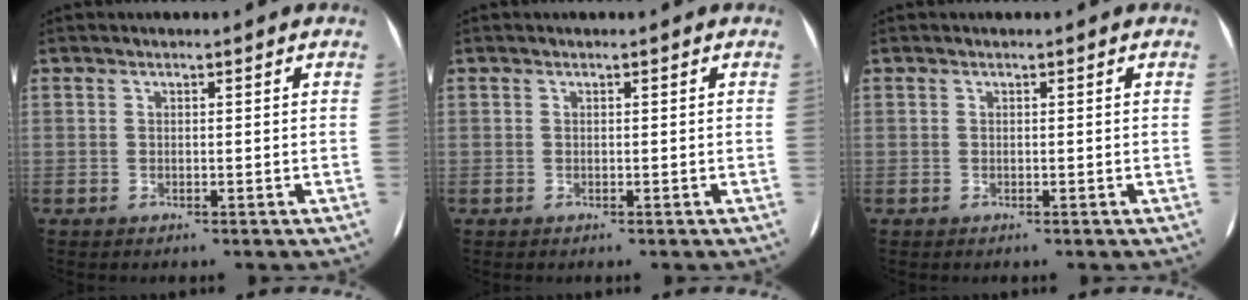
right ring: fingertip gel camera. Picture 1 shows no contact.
{"total": 0.0}
{"total": 0.0}